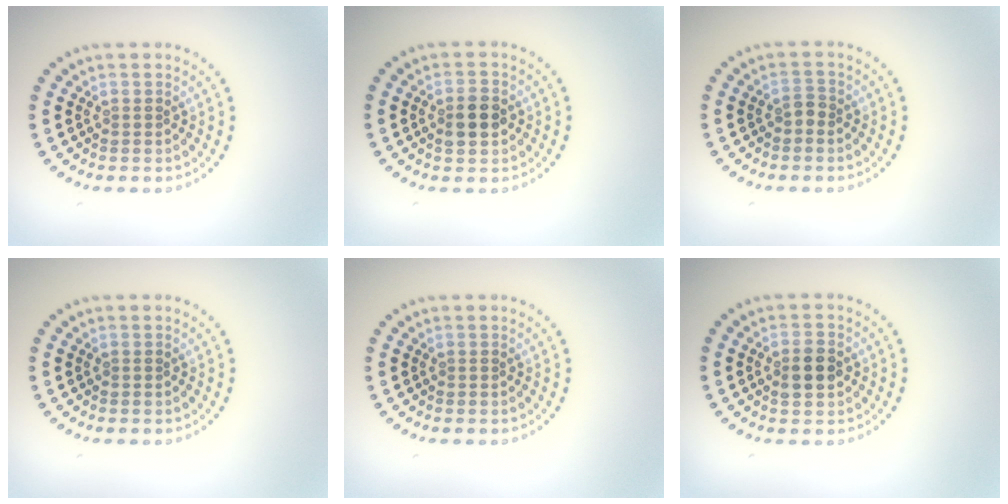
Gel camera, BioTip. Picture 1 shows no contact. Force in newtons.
{"total": 2.9, "press": 2.9, "slide": 0.1}
{"total": 0.8, "press": 0.8, "slide": 0.3}
{"total": 0.0}
{"total": 0.0}
{"total": 2.5, "press": 2.5, "slide": 0.2}